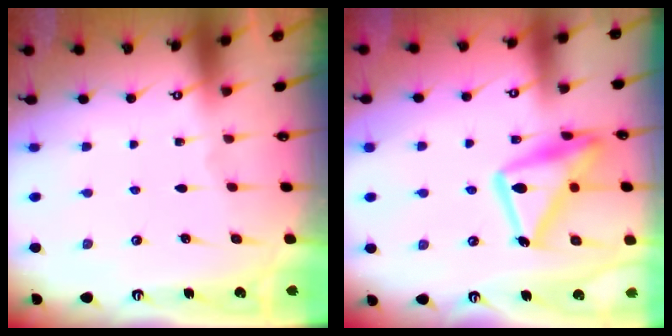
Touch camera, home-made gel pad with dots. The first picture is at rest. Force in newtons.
{"total": 18.6, "press": 18.6, "slide": 1.2}